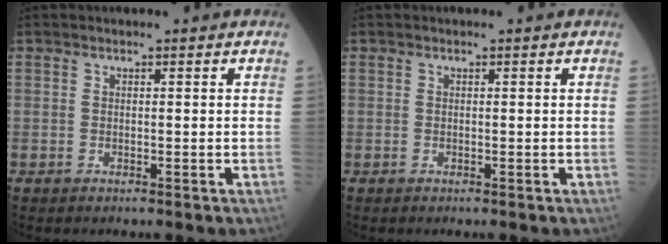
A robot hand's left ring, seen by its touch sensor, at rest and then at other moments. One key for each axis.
{"total": 0.0}